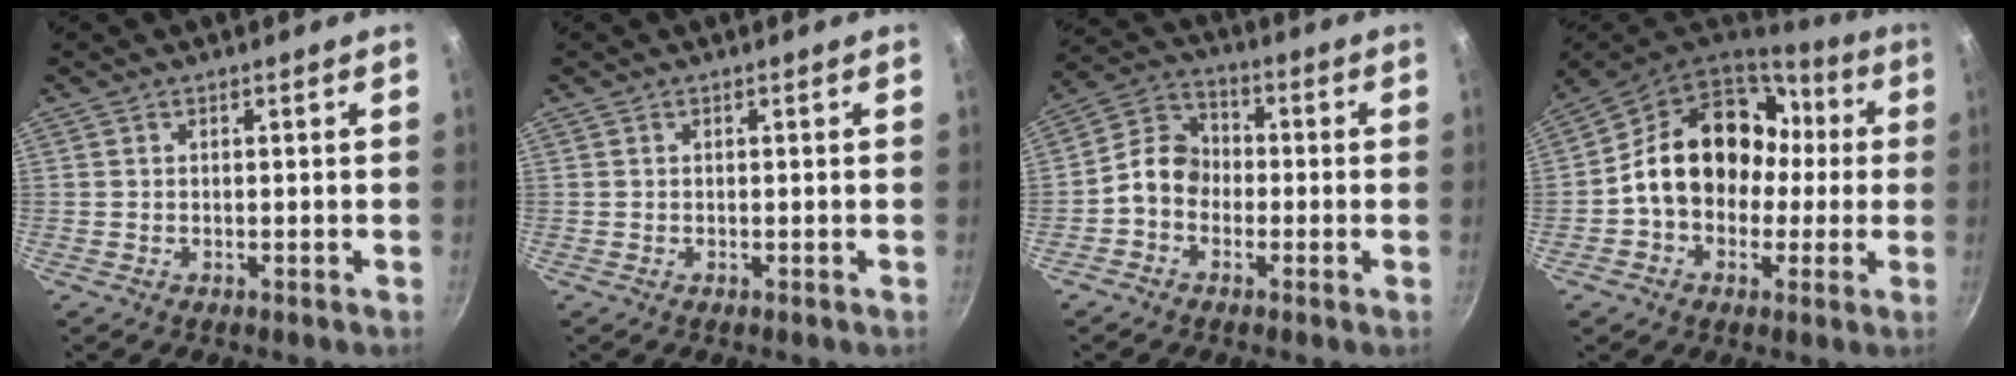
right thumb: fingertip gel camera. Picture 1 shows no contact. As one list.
[{"total": 0.0}, {"total": 7.8, "force": [-1.8, 6.3, 4.3], "torque": [-0.052, 0.031, -0.054]}, {"total": 19.5, "force": [0.7, 15.3, 12.1], "torque": [-0.163, 0.057, 0.008]}]